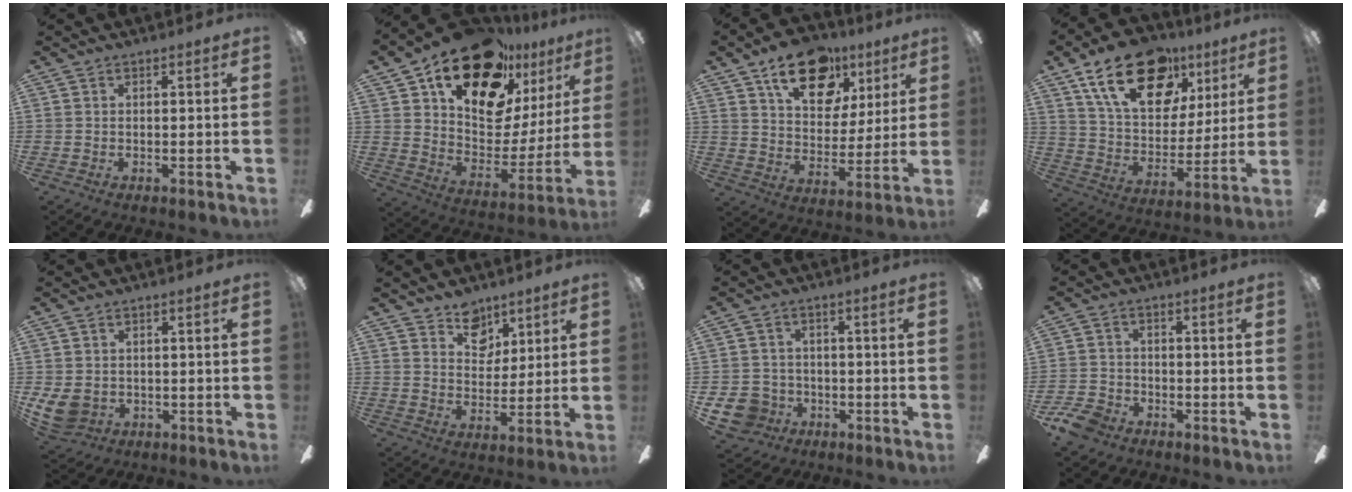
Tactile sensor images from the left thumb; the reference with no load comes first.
{"total": 24.0, "force": [16.5, 12.2, 12.5], "torque": [-0.197, -0.102, 0.293]}
{"total": 19.1, "force": [11.2, 11.4, 10.5], "torque": [-0.148, -0.049, 0.193]}
{"total": 23.7, "force": [13.5, 13.2, 14.2], "torque": [-0.226, -0.061, 0.237]}
{"total": 5.8, "force": [-0.5, 5.0, 2.8], "torque": [-0.071, 0.003, -0.010]}
{"total": 7.9, "force": [5.8, 5.3, 1.4], "torque": [-0.015, -0.036, 0.107]}
{"total": 8.0, "force": [-3.1, 7.0, 2.3], "torque": [-0.069, 0.024, -0.060]}
{"total": 7.0, "force": [-4.9, 4.2, 2.7], "torque": [-0.064, 0.027, -0.095]}